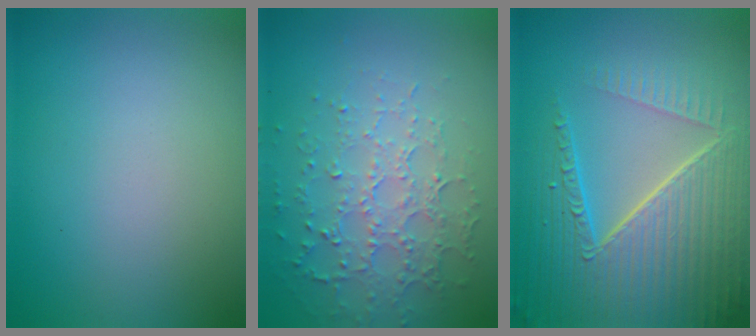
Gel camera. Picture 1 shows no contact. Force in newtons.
{"total": 4.9, "press": 3.5, "slide": 3.4}
{"total": 8.8, "press": 6.1, "slide": 6.4}